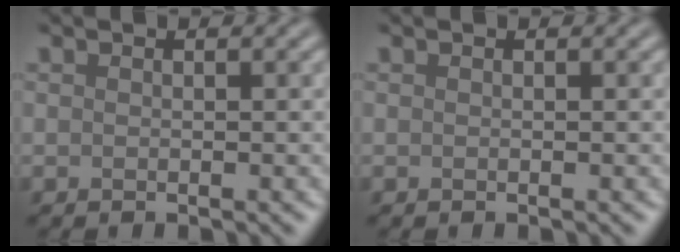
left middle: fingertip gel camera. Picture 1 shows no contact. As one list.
[{"total": 0.0}]